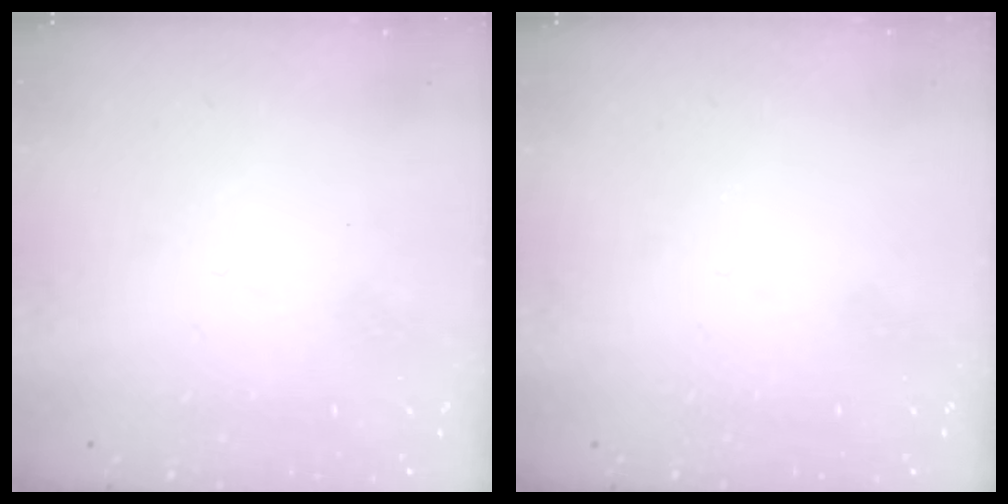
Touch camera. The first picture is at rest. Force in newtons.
{"total": 0.0}